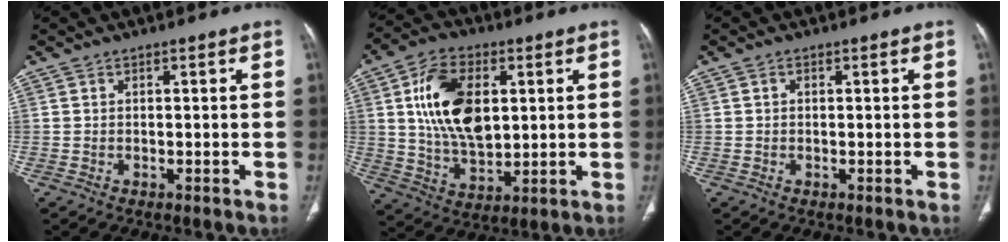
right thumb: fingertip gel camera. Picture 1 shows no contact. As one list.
[{"total": 16.1, "force": [3.6, 9.6, 12.4], "torque": [-0.205, -0.010, 0.071]}, {"total": 0.6, "force": [0.1, 0.5, 0.4], "torque": [-0.004, 0.001, 0.002]}]